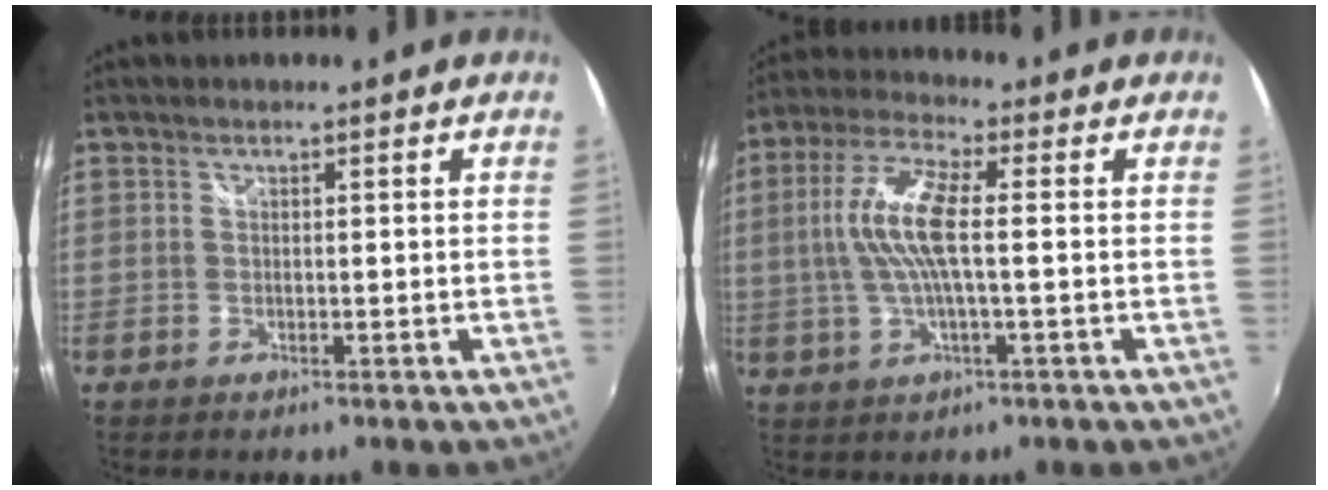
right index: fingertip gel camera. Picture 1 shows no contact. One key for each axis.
{"total": 10.2, "fx": 0.2, "fy": 2.3, "fz": 10.0, "tx": -0.200, "ty": 0.004, "tz": 0.005}